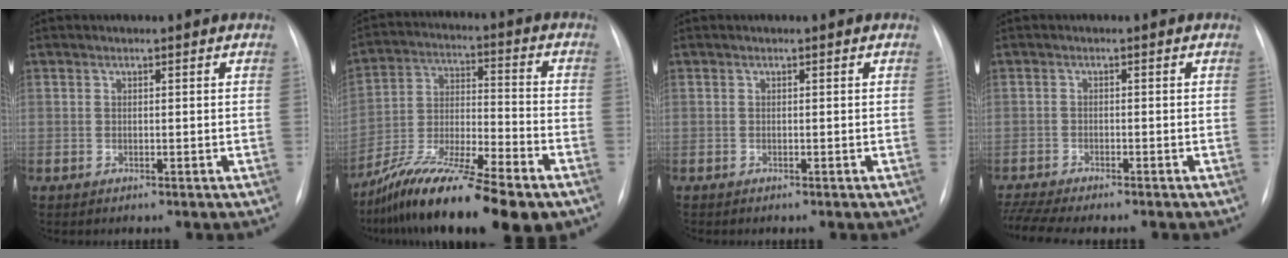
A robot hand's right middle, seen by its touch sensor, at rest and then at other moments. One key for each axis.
{"total": 18.7, "fx": -13.7, "fy": 2.6, "fz": 12.4, "tx": -0.228, "ty": -0.016, "tz": -0.241}
{"total": 0.0}
{"total": 7.4, "fx": -6.5, "fy": 0.6, "fz": 3.5, "tx": -0.067, "ty": -0.006, "tz": -0.102}